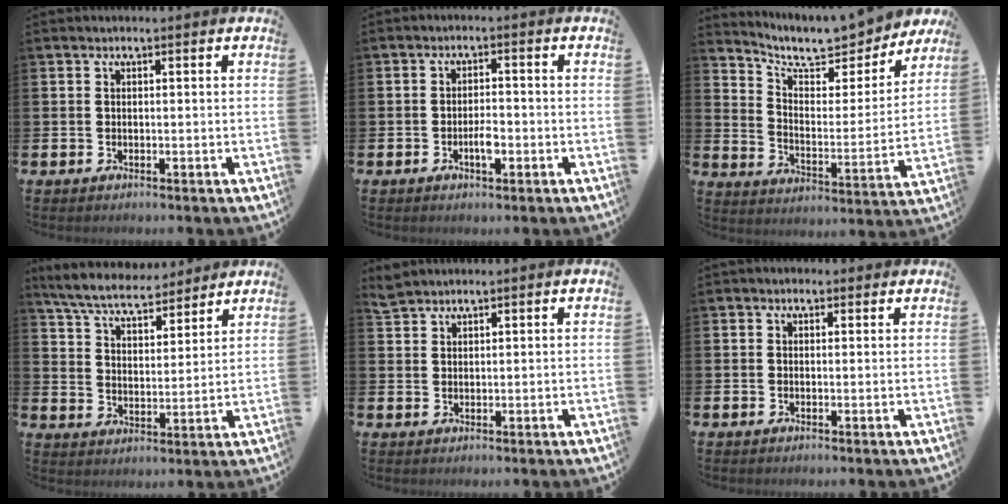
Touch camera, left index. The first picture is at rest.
{"total": 2.7, "force": [-0.9, 1.1, 2.3], "torque": [-0.029, -0.002, -0.019]}
{"total": 8.9, "force": [8.2, 2.6, 2.4], "torque": [-0.066, -0.068, 0.138]}
{"total": 7.0, "force": [6.6, 1.5, 1.9], "torque": [-0.068, -0.034, 0.118]}
{"total": 2.3, "force": [2.2, 0.4, 0.0], "torque": [-0.004, -0.002, 0.043]}
{"total": 1.1, "force": [0.8, 0.7, 0.3], "torque": [0.005, 0.003, 0.012]}